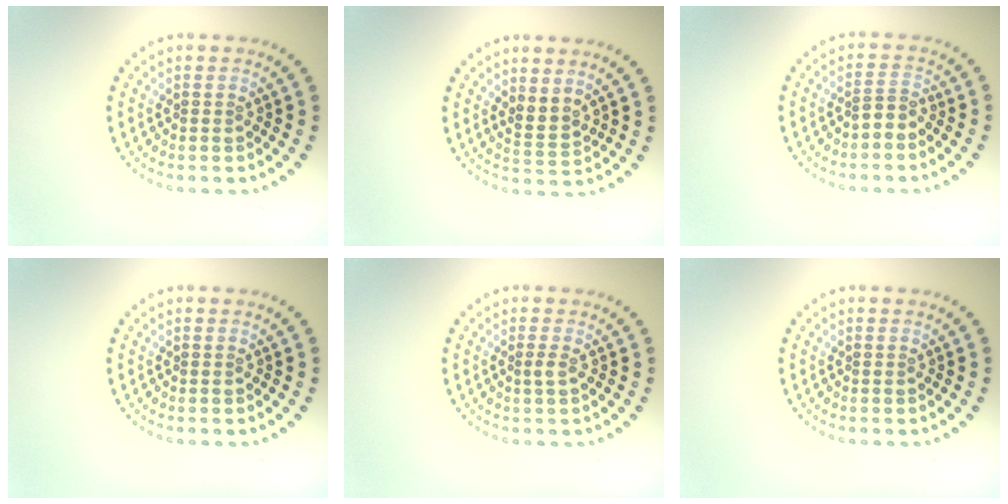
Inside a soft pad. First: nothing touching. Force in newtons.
{"total": 2.0, "press": 1.5, "slide": 1.3}
{"total": 1.7, "press": 1.3, "slide": 1.2}
{"total": 0.0}
{"total": 0.7, "press": 0.6, "slide": 0.4}
{"total": 0.0}